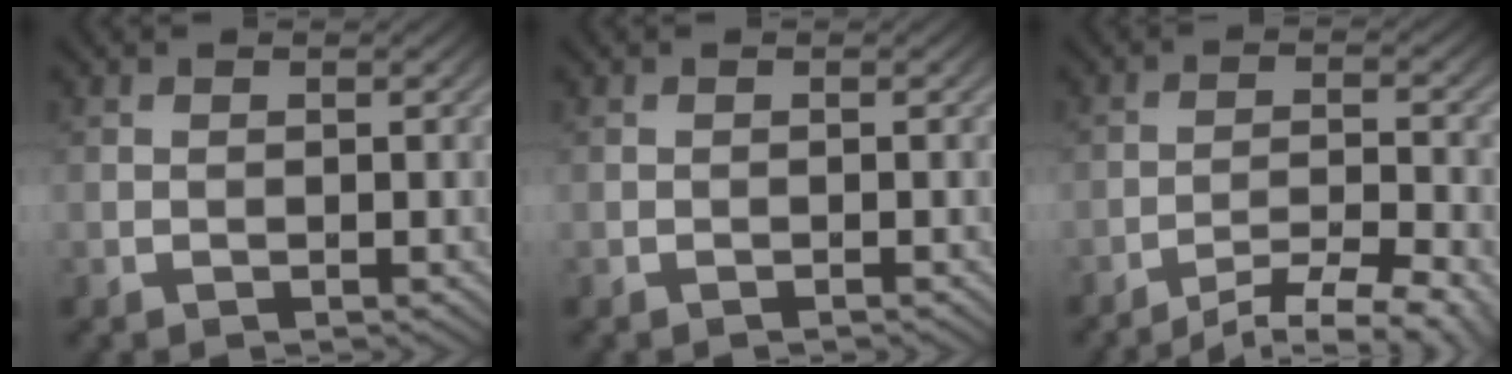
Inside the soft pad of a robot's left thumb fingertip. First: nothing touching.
{"total": 0.5, "force": [-0.5, -0.2, 0.0], "torque": [0.002, 0.003, -0.010]}
{"total": 6.2, "force": [-5.0, 0.5, 3.5], "torque": [-0.059, 0.001, -0.078]}